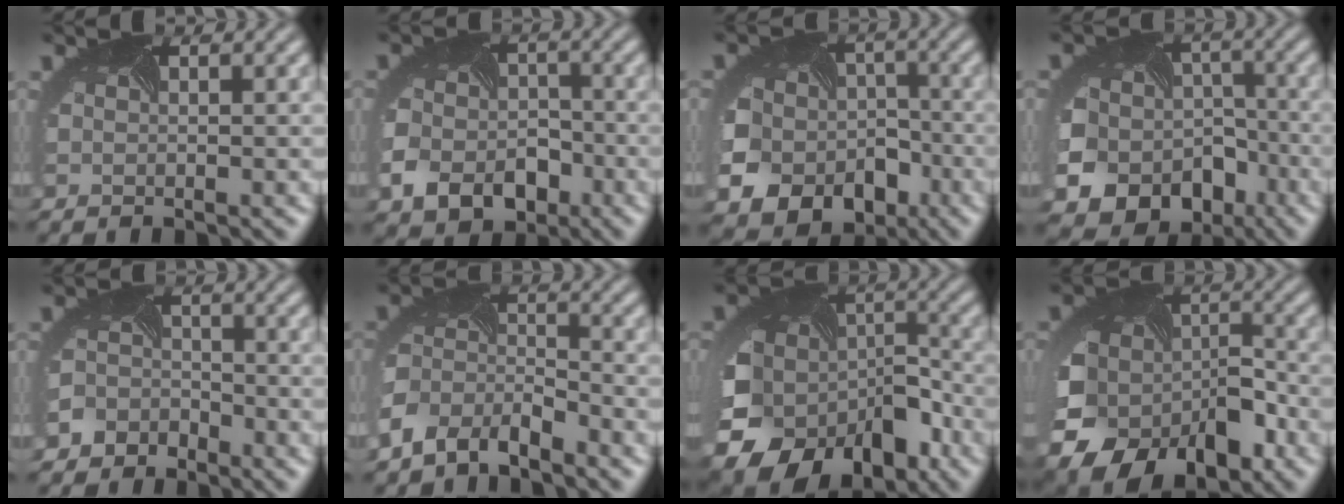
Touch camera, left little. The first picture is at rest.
{"total": 6.9, "force": [-3.6, 4.8, 3.3], "torque": [-0.073, -0.027, -0.058]}
{"total": 14.1, "force": [-6.8, 11.0, 5.6], "torque": [-0.104, -0.064, -0.107]}
{"total": 15.6, "force": [-7.6, 12.5, 5.6], "torque": [-0.103, -0.073, -0.110]}
{"total": 3.8, "force": [-3.2, 2.1, 0.0], "torque": [0.011, -0.003, -0.062]}
{"total": 5.1, "force": [-3.7, 2.7, 2.3], "torque": [-0.045, -0.011, -0.083]}
{"total": 17.0, "force": [-8.6, 11.6, 8.9], "torque": [-0.199, -0.050, -0.105]}
{"total": 14.3, "force": [-6.7, 9.7, 8.1], "torque": [-0.173, -0.036, -0.097]}